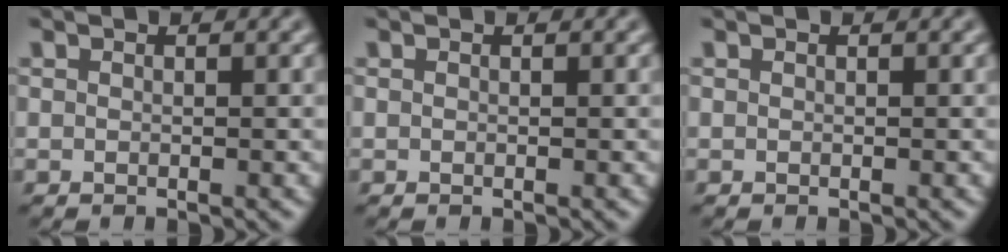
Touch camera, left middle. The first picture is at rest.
{"total": 0.0}
{"total": 0.0}